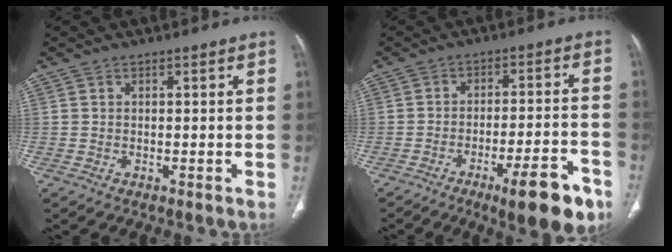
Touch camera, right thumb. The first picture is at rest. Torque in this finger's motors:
{"motor_torque": [1.86, 1.11, 0.33, -0.45, 0.30]}